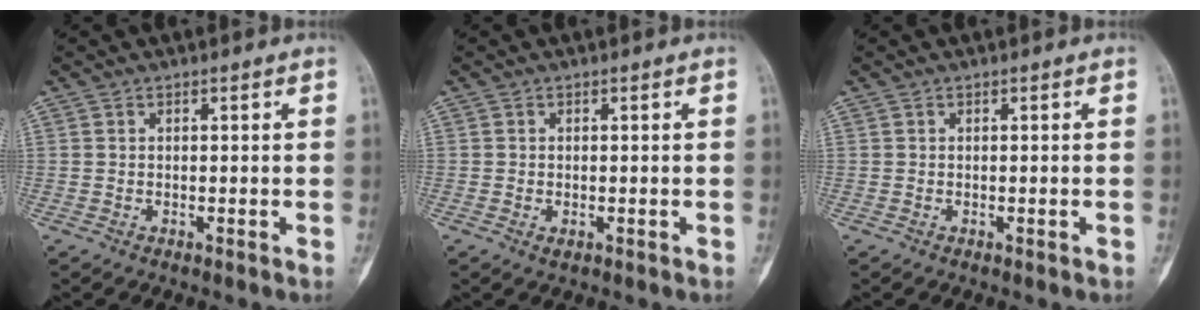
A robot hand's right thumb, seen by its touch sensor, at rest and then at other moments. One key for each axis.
{"total": 1.1, "fx": -0.3, "fy": 0.8, "fz": 0.7, "tx": -0.011, "ty": -0.001, "tz": -0.002}
{"total": 0.5, "fx": -0.1, "fy": 0.2, "fz": 0.5, "tx": -0.001, "ty": 0.000, "tz": 0.000}